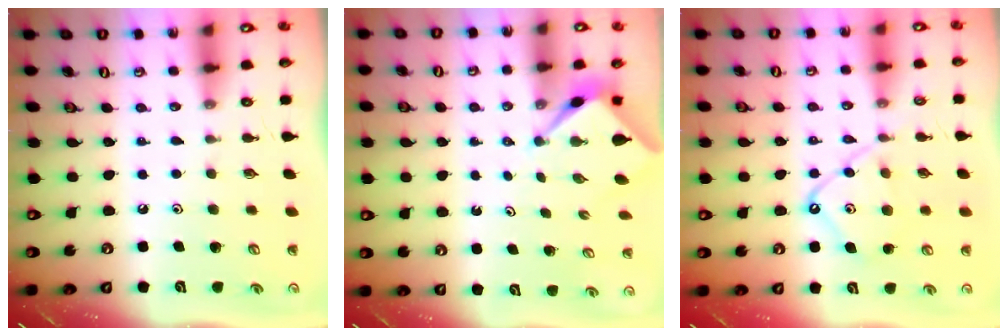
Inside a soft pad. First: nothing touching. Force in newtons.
{"total": 2.6, "press": 2.6, "slide": 0.3}
{"total": 11.3, "press": 11.3, "slide": 1.1}